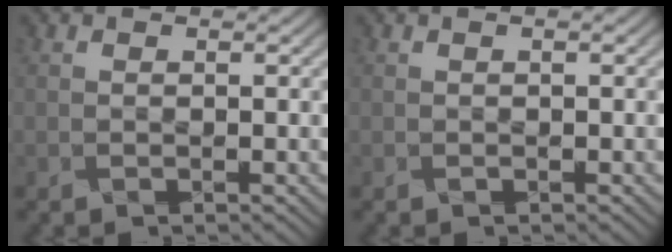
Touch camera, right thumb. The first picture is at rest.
{"total": 0.8, "force": [0.2, 0.2, 0.8], "torque": [-0.013, 0.004, -0.004]}